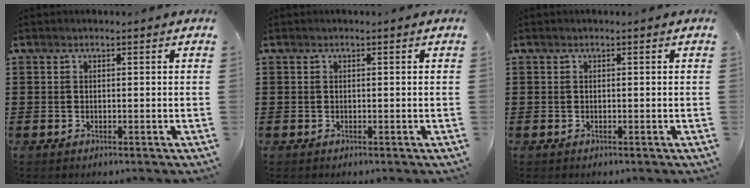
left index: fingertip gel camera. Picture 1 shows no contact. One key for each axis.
{"total": 0.0}
{"total": 0.0}